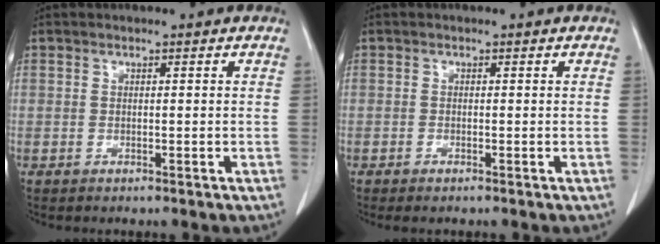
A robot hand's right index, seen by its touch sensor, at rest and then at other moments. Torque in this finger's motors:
{"motor_torque": [0.16, -0.12, -0.02, 0.02]}